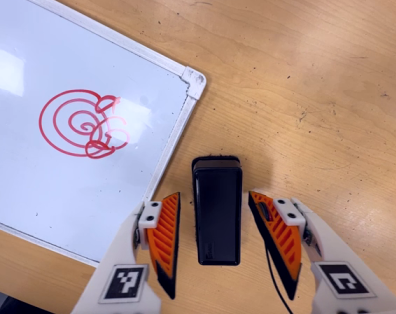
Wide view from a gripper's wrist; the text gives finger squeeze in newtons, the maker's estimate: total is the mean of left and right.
{"total": 0.0}